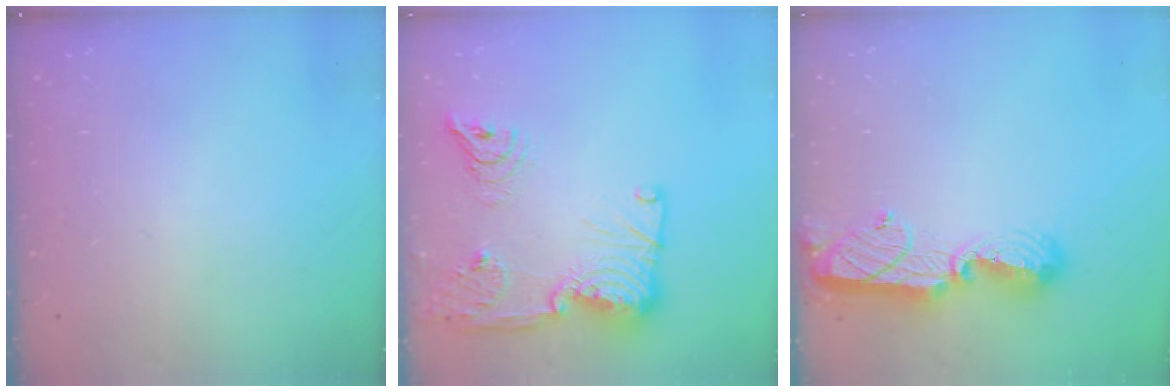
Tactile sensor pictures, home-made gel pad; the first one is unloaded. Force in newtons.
{"total": 21.8, "press": 20.6, "slide": 6.9}
{"total": 13.8, "press": 13.8, "slide": 1.5}